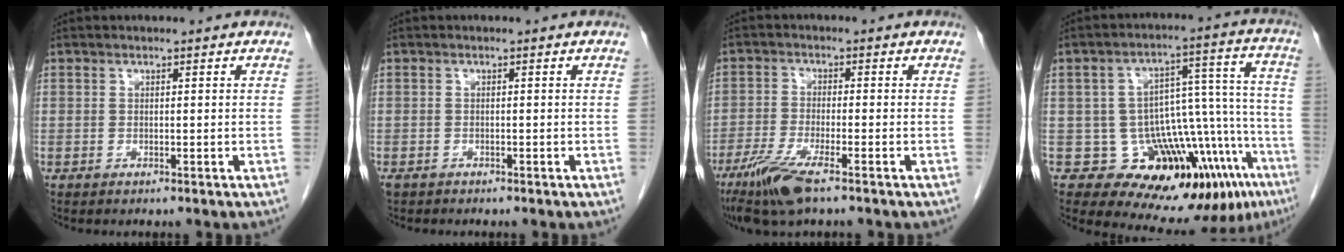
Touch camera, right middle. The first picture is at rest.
{"total": 1.3, "force": [-1.1, 0.6, 0.2], "torque": [-0.010, -0.001, -0.018]}
{"total": 7.6, "force": [-4.9, 0.8, 5.8], "torque": [-0.122, -0.020, -0.093]}
{"total": 16.4, "force": [-9.1, 5.6, 12.4], "torque": [-0.125, 0.064, -0.123]}